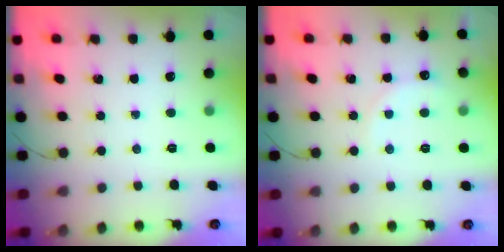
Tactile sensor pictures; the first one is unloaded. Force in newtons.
{"total": 6.7, "press": 6.6, "slide": 1.4}